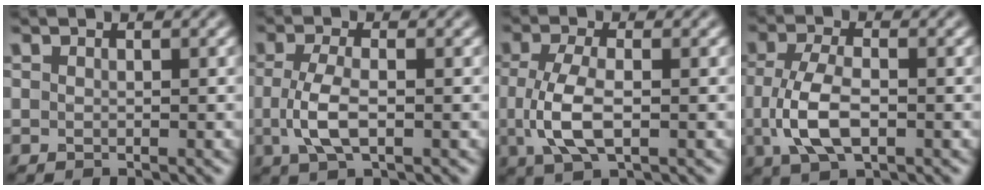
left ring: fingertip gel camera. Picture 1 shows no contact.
{"total": 3.7, "force": [-0.5, 1.5, 3.3], "torque": [-0.081, -0.004, -0.012]}
{"total": 4.9, "force": [-0.5, 2.1, 4.4], "torque": [-0.106, -0.005, -0.012]}
{"total": 5.2, "force": [-0.9, 2.5, 4.5], "torque": [-0.104, -0.004, -0.019]}